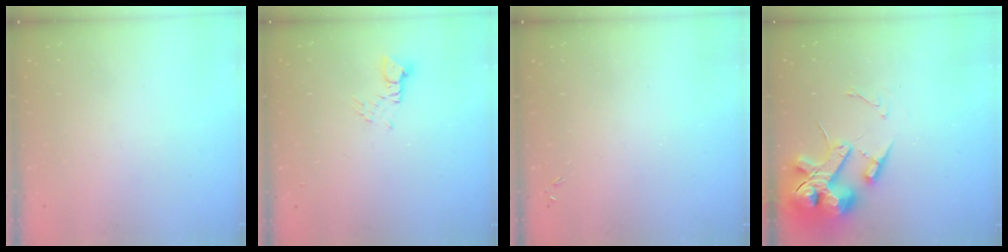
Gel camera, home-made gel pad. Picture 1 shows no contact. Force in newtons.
{"total": 2.2, "press": 2.2, "slide": 0.1}
{"total": 0.0}
{"total": 15.9, "press": 15.7, "slide": 2.4}